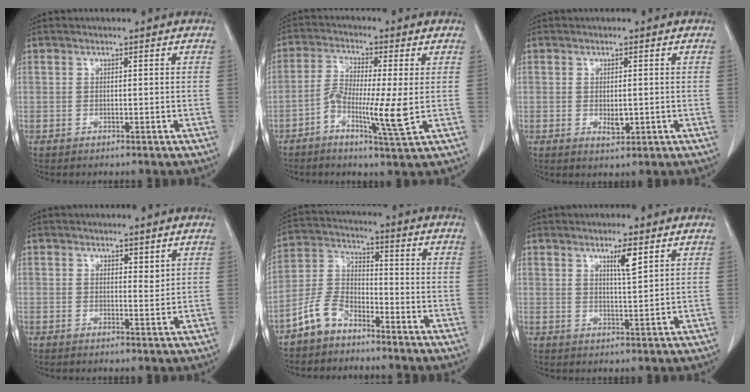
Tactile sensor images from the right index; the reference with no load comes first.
{"total": 8.0, "force": [-2.0, 0.2, 7.7], "torque": [-0.151, -0.003, -0.040]}
{"total": 2.2, "force": [-0.2, 0.9, 2.0], "torque": [-0.036, -0.003, 0.004]}
{"total": 1.5, "force": [1.1, 0.7, 0.8], "torque": [-0.006, -0.008, 0.017]}
{"total": 7.1, "force": [-5.3, 3.6, 2.9], "torque": [-0.072, 0.009, -0.111]}
{"total": 3.5, "force": [2.0, 0.0, 2.8], "torque": [-0.052, -0.005, 0.037]}